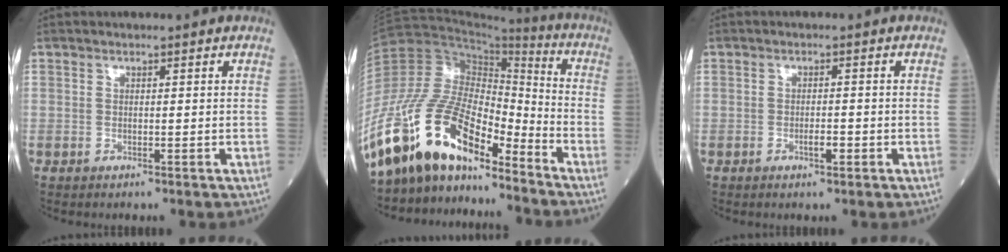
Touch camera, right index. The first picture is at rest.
{"total": 18.5, "force": [-14.5, 6.0, 9.8], "torque": [-0.199, 0.030, -0.268]}
{"total": 1.9, "force": [-0.9, 0.4, 1.7], "torque": [-0.027, 0.000, -0.015]}